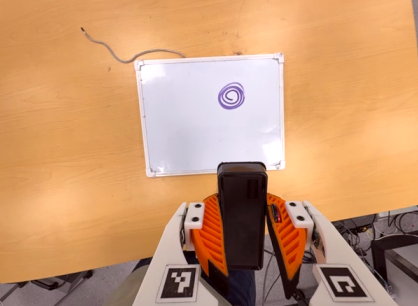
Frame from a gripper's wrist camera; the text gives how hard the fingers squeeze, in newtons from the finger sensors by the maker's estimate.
{"total": 10.0, "left": 7.9, "right": 12.0}